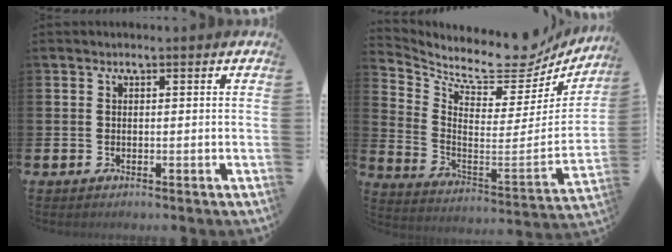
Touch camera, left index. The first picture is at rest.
{"total": 8.7, "force": [7.6, 2.9, 2.9], "torque": [-0.067, -0.078, 0.121]}